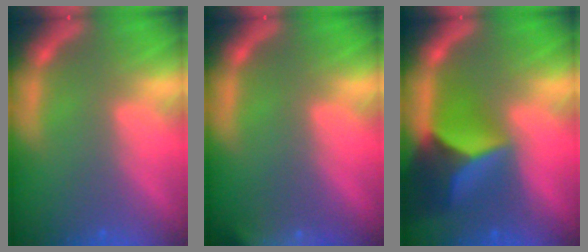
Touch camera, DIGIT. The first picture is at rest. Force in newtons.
{"total": 9.5}
{"total": 8.9}